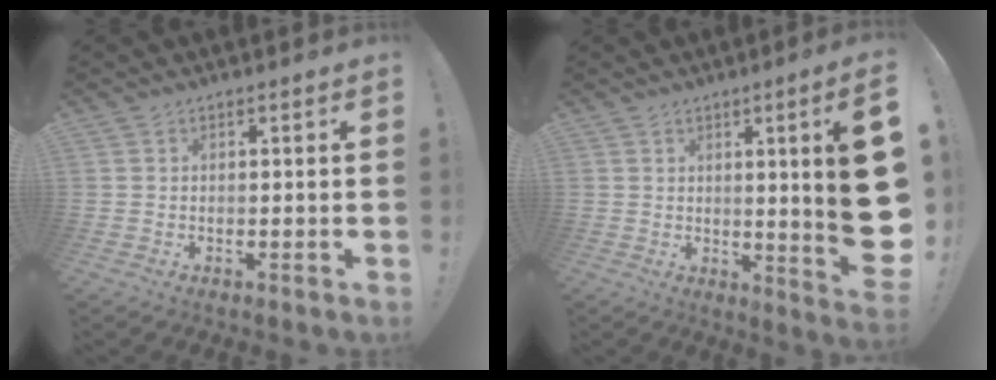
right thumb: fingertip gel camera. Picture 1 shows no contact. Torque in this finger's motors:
{"motor_torque": [1.63, 3.10, 0.37, 0.06, 0.24]}